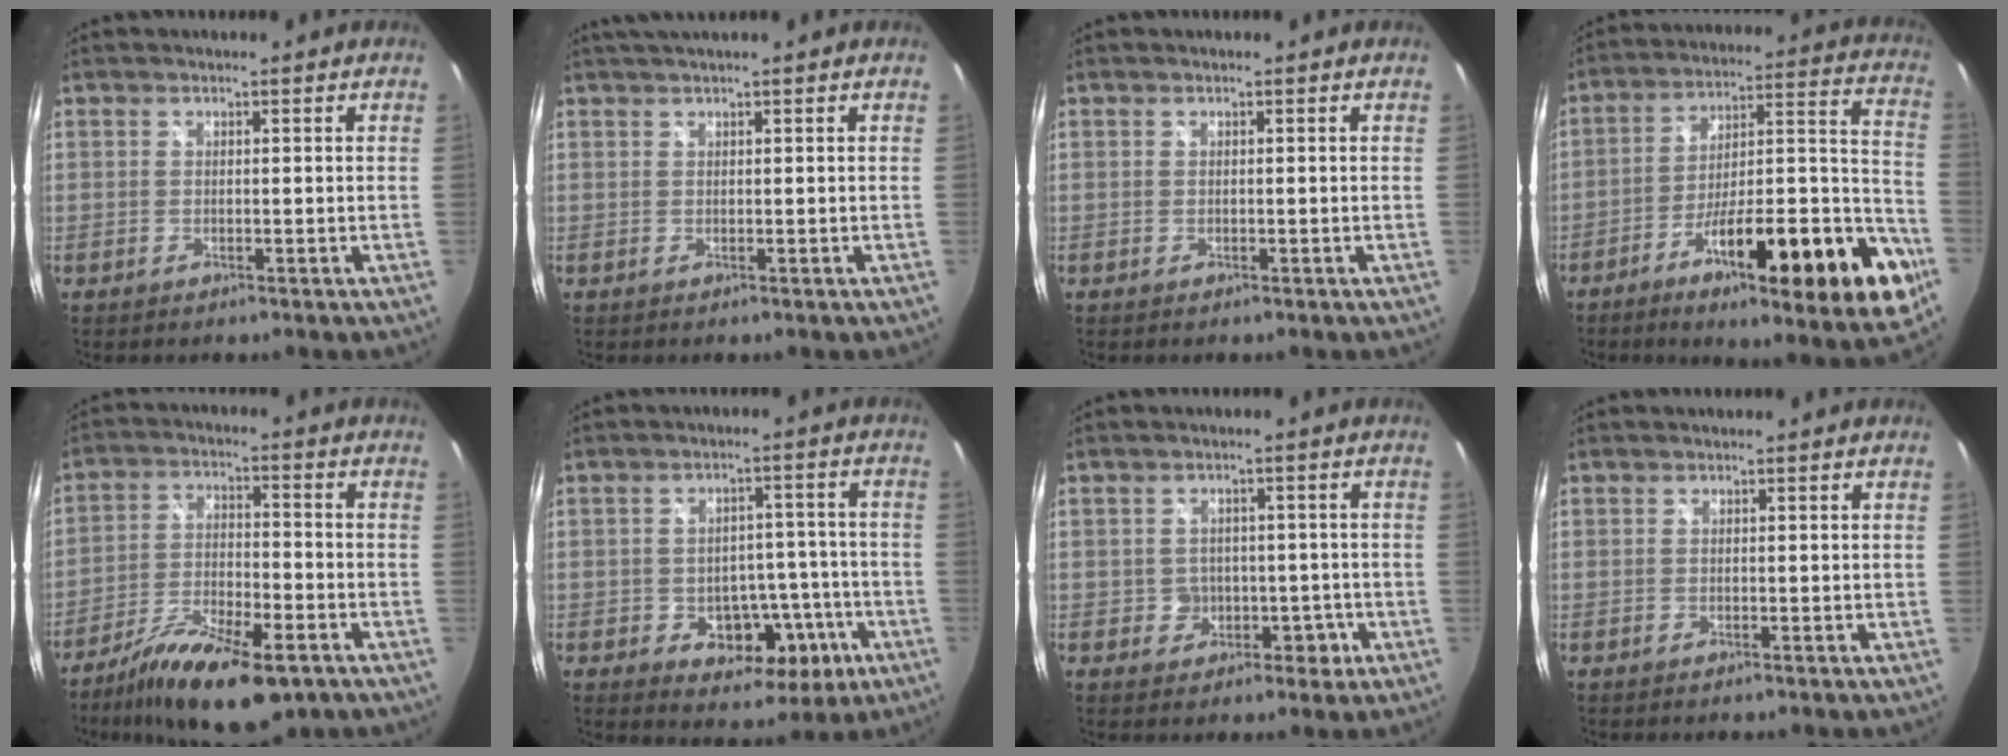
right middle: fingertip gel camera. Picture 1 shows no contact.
{"total": 2.5, "force": [1.9, -0.6, 1.5], "torque": [-0.025, 0.004, 0.023]}
{"total": 0.0}
{"total": 26.3, "force": [-12.6, 4.5, 22.6], "torque": [-0.316, -0.008, -0.200]}
{"total": 15.4, "force": [-10.3, 4.7, 10.5], "torque": [-0.200, -0.031, -0.179]}
{"total": 10.9, "force": [-4.1, 8.0, 6.2], "torque": [-0.096, 0.014, -0.038]}
{"total": 4.9, "force": [-1.4, 4.5, 1.2], "torque": [-0.024, 0.013, -0.008]}
{"total": 0.0}